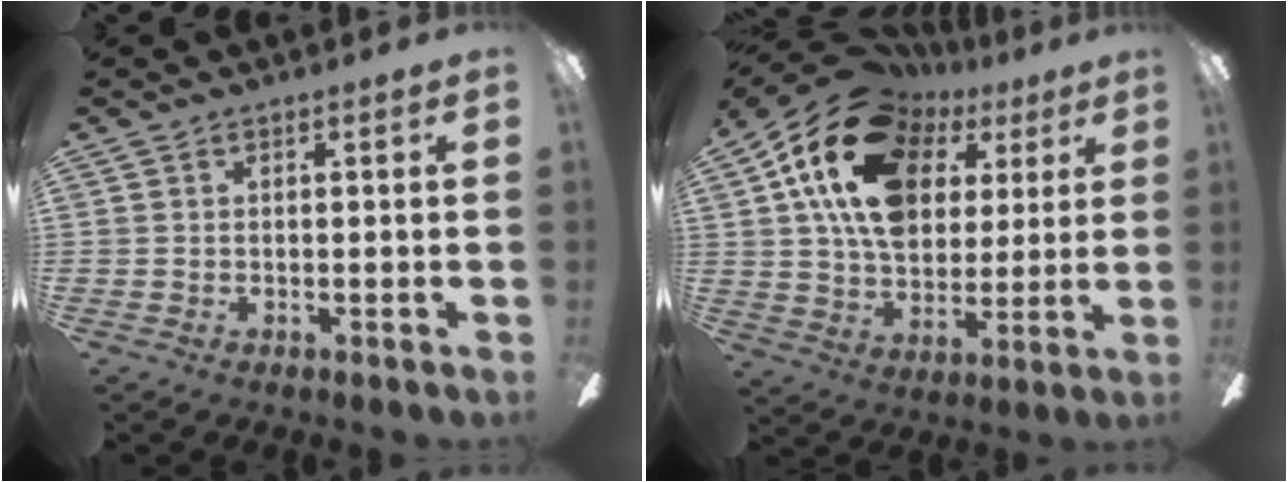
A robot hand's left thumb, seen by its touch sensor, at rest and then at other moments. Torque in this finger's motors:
{"motor_torque": [2.32, 2.31, 1.47, -1.30, 0.30]}